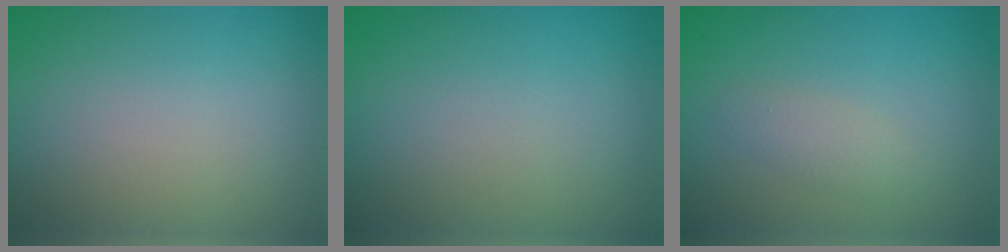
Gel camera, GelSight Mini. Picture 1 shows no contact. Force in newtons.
{"total": 0.0}
{"total": 1.4, "press": 1.4, "slide": 0.1}